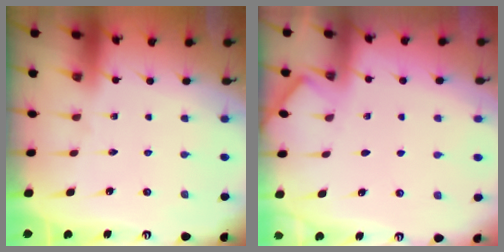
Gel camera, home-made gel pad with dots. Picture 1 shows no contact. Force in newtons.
{"total": 2.8, "press": 2.8, "slide": 0.4}